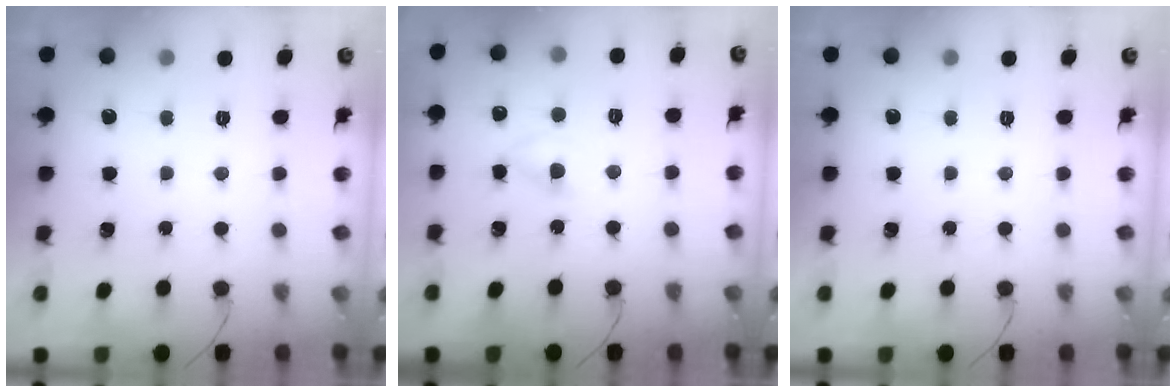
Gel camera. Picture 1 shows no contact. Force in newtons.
{"total": 3.0, "press": 2.7, "slide": 1.2}
{"total": 0.0}